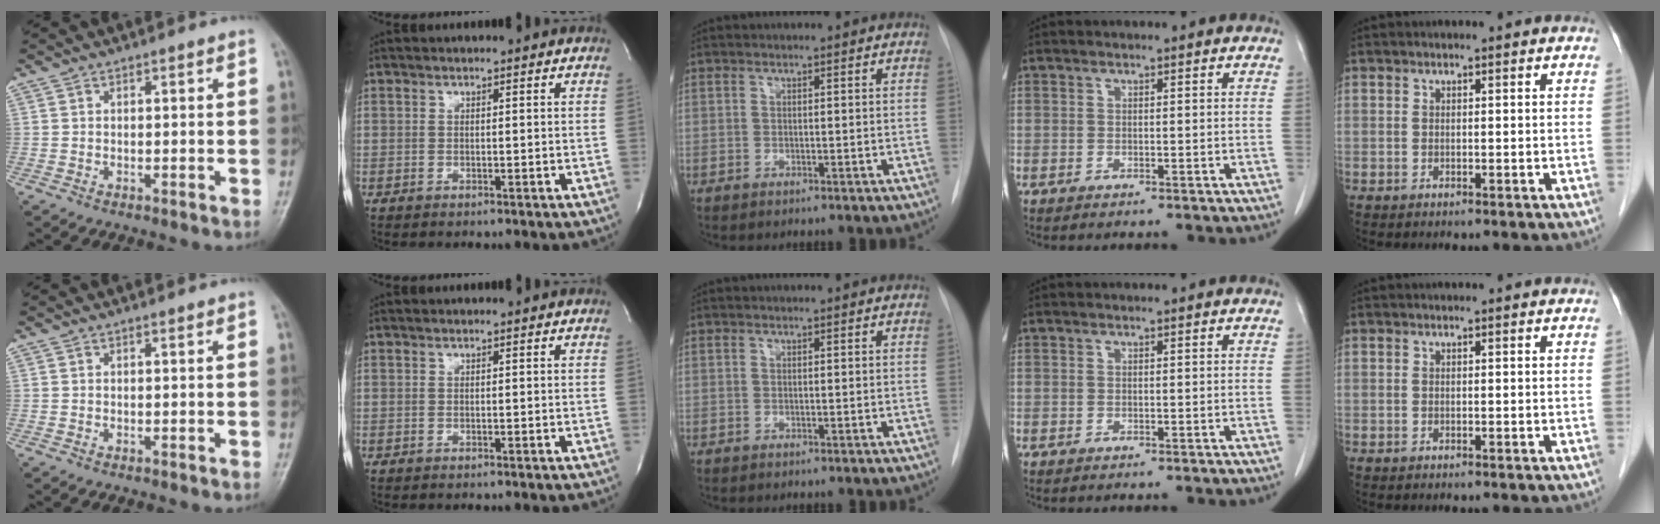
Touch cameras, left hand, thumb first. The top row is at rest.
{}